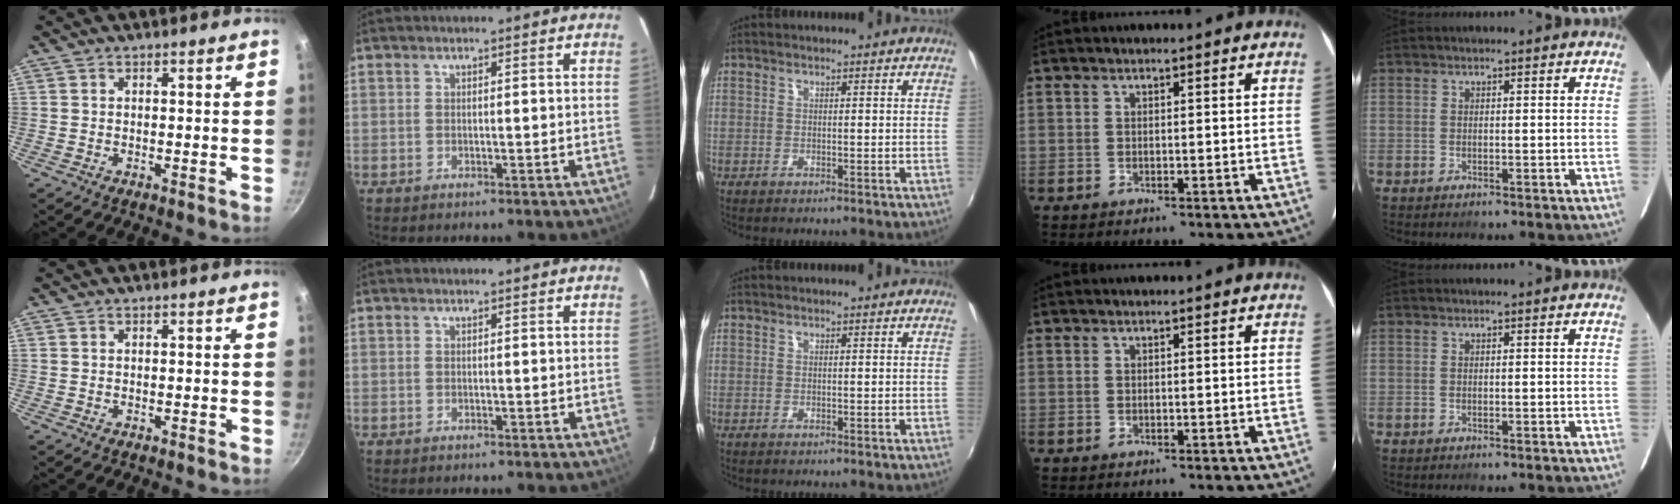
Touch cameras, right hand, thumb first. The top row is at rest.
{}